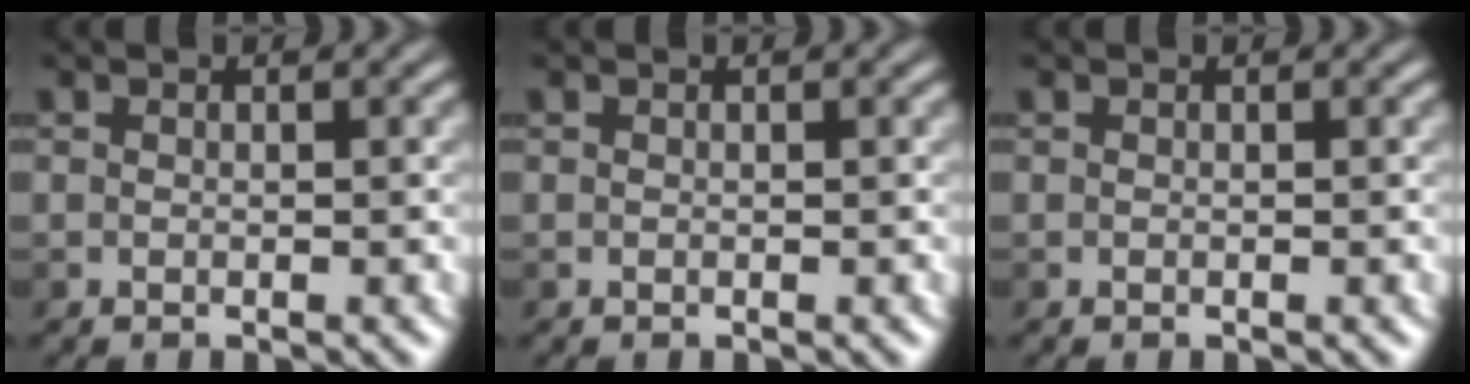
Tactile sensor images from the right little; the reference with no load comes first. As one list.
[{"total": 0.0}, {"total": 0.0}]